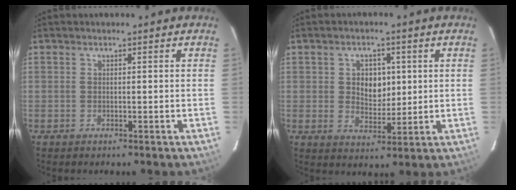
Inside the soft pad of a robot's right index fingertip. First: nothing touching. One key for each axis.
{"total": 5.9, "fx": 1.0, "fy": 4.5, "fz": 3.7, "tx": -0.059, "ty": 0.007, "tz": 0.024}